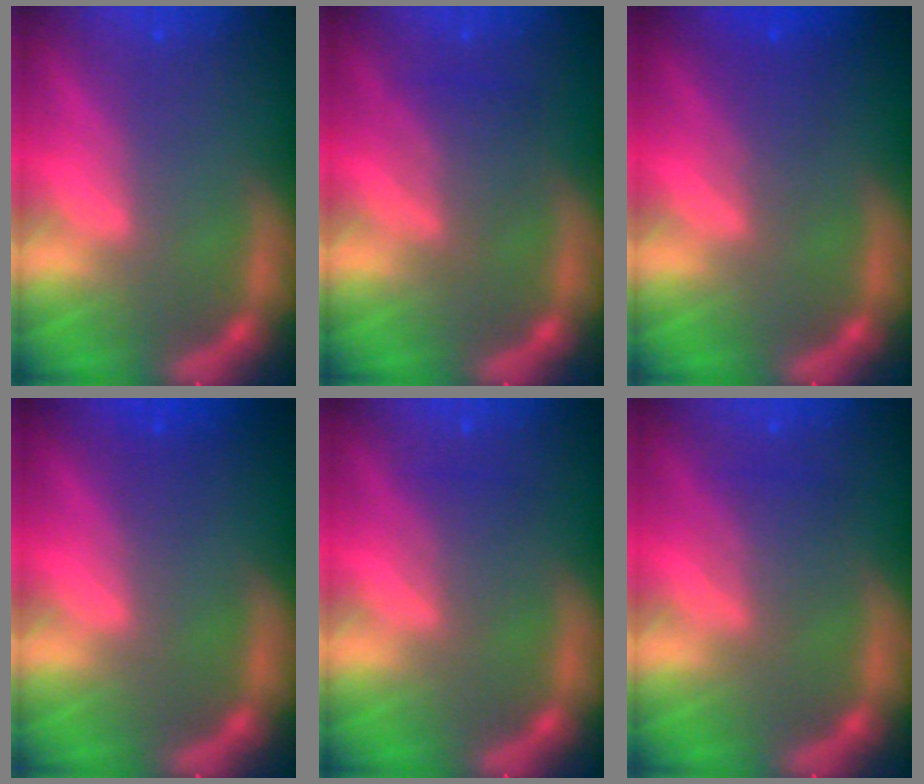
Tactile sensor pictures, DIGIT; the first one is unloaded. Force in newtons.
{"total": 3.0}
{"total": 2.5}
{"total": 1.0}
{"total": 2.0}
{"total": 2.5}